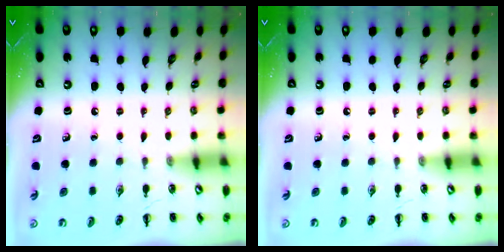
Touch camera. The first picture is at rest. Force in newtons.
{"total": 0.0}